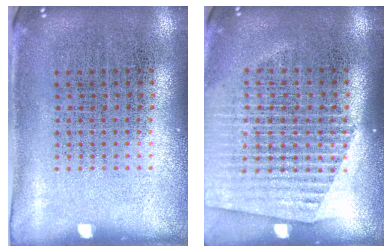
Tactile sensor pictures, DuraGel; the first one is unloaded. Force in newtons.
{"total": 1.6, "press": 1.5, "slide": 0.5}